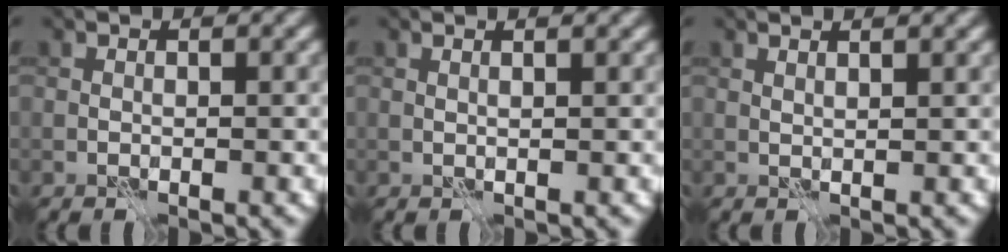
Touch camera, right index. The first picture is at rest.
{"total": 2.1, "force": [1.3, 0.8, 1.5], "torque": [-0.006, 0.002, -0.005]}
{"total": 2.3, "force": [1.5, 0.7, 1.5], "torque": [-0.011, 0.003, 0.004]}